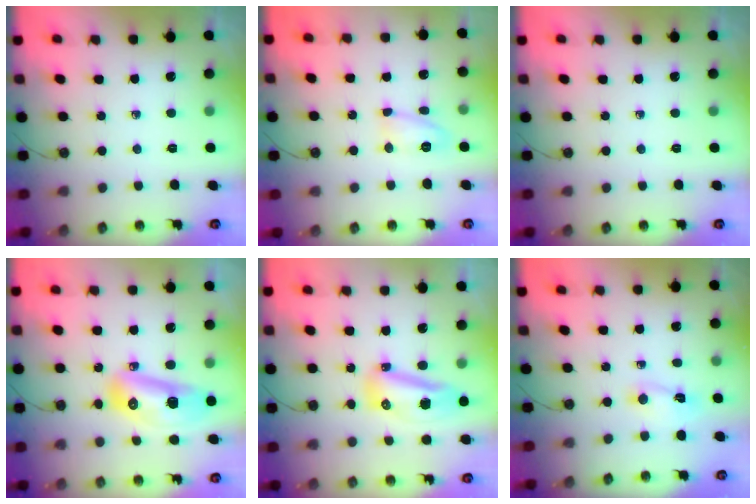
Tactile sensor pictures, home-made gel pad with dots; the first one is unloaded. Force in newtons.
{"total": 8.6, "press": 8.6, "slide": 0.5}
{"total": 0.0}
{"total": 14.0, "press": 13.8, "slide": 1.9}
{"total": 23.1, "press": 14.8, "slide": 17.8}
{"total": 1.8, "press": 1.8, "slide": 0.3}